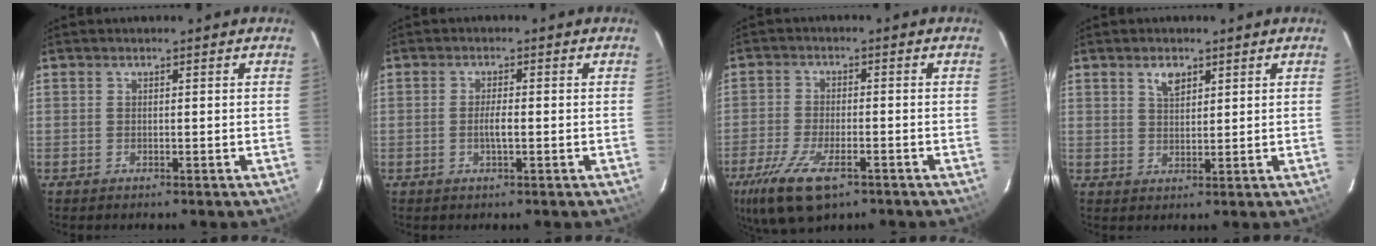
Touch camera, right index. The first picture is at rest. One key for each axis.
{"total": 2.2, "fx": -0.5, "fy": 0.4, "fz": 2.1, "tx": -0.041, "ty": -0.002, "tz": -0.010}
{"total": 12.2, "fx": -7.4, "fy": 4.8, "fz": 8.4, "tx": -0.196, "ty": -0.036, "tz": -0.135}
{"total": 3.2, "fx": 1.9, "fy": 1.7, "fz": 1.9, "tx": -0.032, "ty": 0.005, "tz": 0.036}